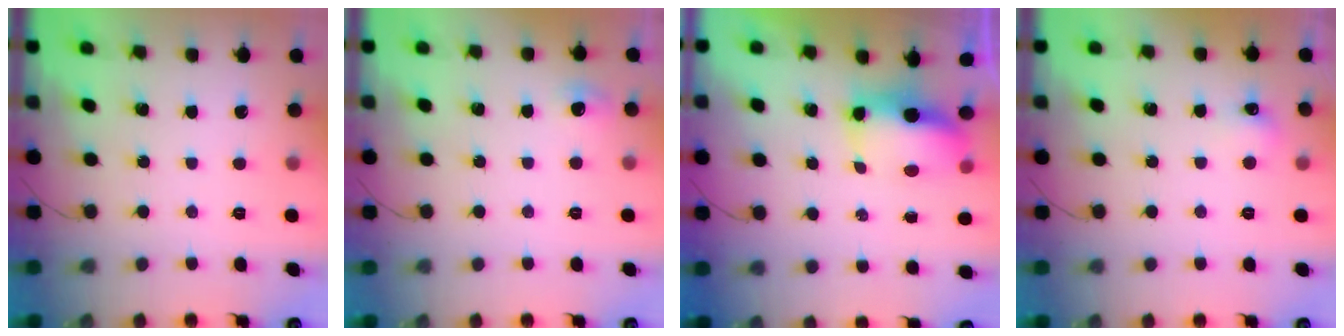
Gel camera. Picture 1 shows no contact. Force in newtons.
{"total": 7.5, "press": 4.5, "slide": 6.1}
{"total": 7.0, "press": 6.9, "slide": 1.2}
{"total": 4.9, "press": 4.8, "slide": 0.9}